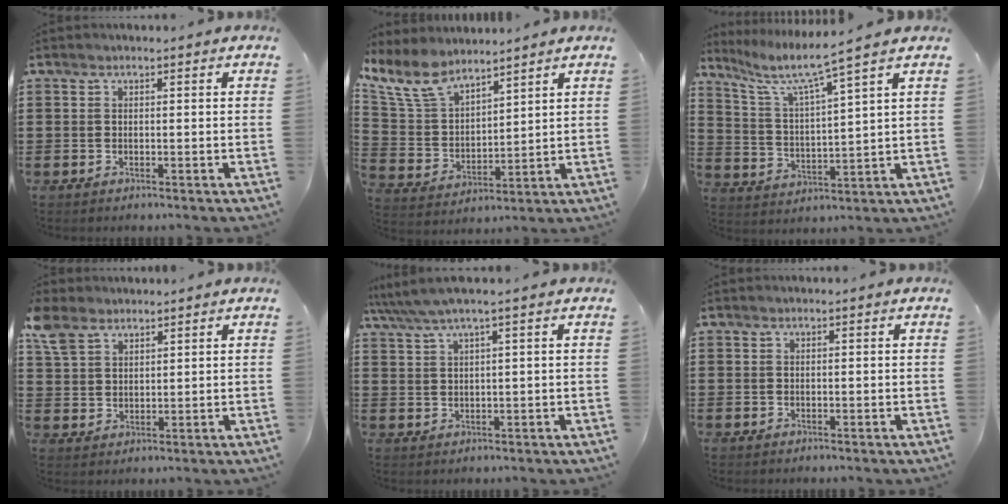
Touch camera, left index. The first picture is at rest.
{"total": 8.8, "force": [7.2, 3.3, 3.9], "torque": [-0.106, -0.027, 0.134]}
{"total": 5.3, "force": [4.0, -0.1, 3.4], "torque": [-0.089, -0.036, 0.057]}
{"total": 5.2, "force": [3.9, 3.0, 1.6], "torque": [-0.049, 0.006, 0.075]}
{"total": 2.5, "force": [1.4, -0.1, 2.1], "torque": [-0.051, -0.002, 0.021]}
{"total": 0.0}